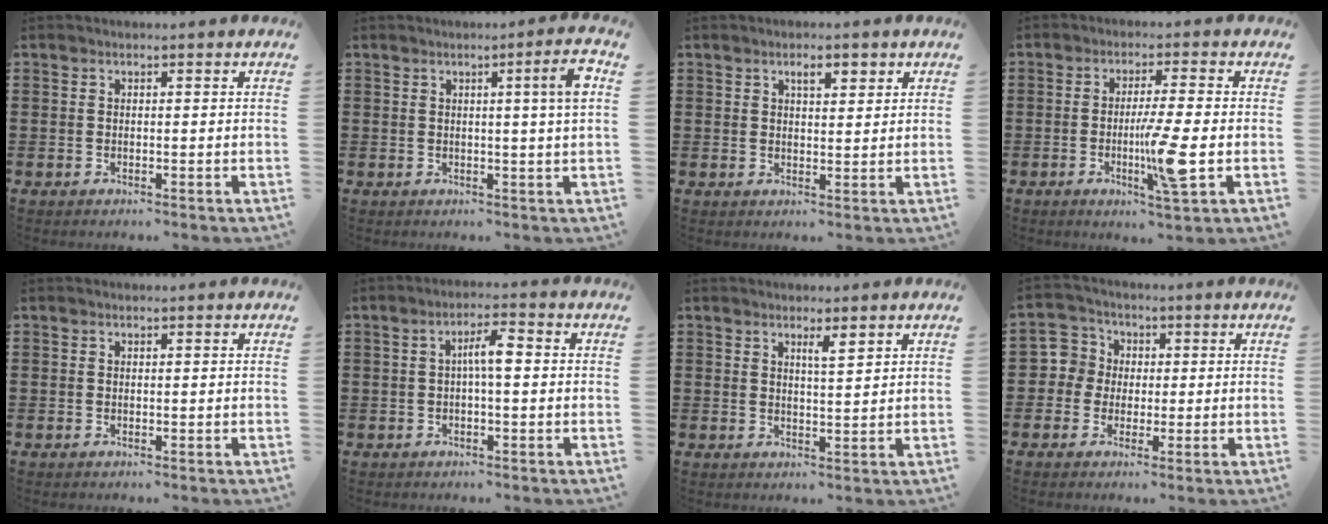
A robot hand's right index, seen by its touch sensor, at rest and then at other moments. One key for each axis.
{"total": 4.7, "fx": 1.3, "fy": -0.7, "fz": 4.5, "tx": -0.069, "ty": -0.014, "tz": 0.012}
{"total": 2.8, "fx": 1.5, "fy": 1.0, "fz": 2.1, "tx": -0.038, "ty": 0.002, "tz": 0.022}
{"total": 8.6, "fx": -1.9, "fy": 0.5, "fz": 8.4, "tx": -0.157, "ty": -0.019, "tz": -0.038}
{"total": 0.0}
{"total": 4.1, "fx": 0.0, "fy": 0.9, "fz": 4.0, "tx": -0.075, "ty": 0.010, "tz": -0.004}
{"total": 2.3, "fx": 1.6, "fy": 0.2, "fz": 1.7, "tx": -0.028, "ty": -0.003, "tz": 0.024}
{"total": 4.6, "fx": -0.7, "fy": 4.5, "fz": 0.5, "tx": -0.038, "ty": 0.008, "tz": -0.020}